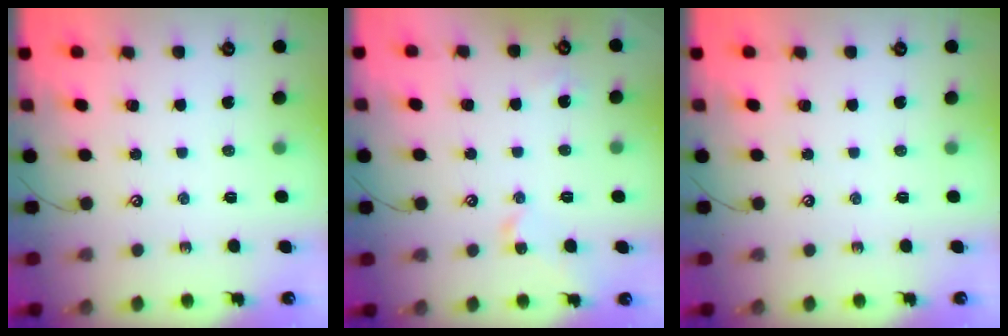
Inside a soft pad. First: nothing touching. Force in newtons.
{"total": 2.4, "press": 2.3, "slide": 0.5}
{"total": 0.0}